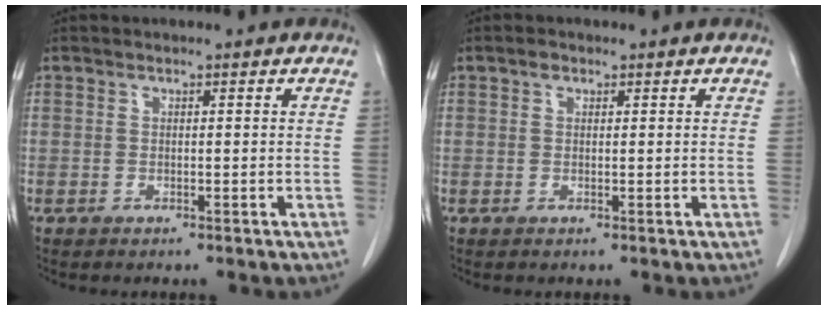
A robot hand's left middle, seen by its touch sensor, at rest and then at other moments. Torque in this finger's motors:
{"motor_torque": [0.14, -0.14, -0.03, 0.00]}